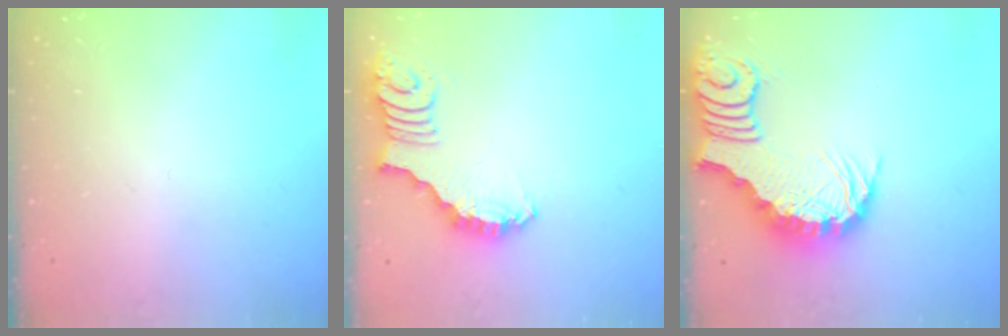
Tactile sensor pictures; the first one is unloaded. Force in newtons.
{"total": 2.5, "press": 2.5, "slide": 0.5}
{"total": 3.7, "press": 3.6, "slide": 0.7}